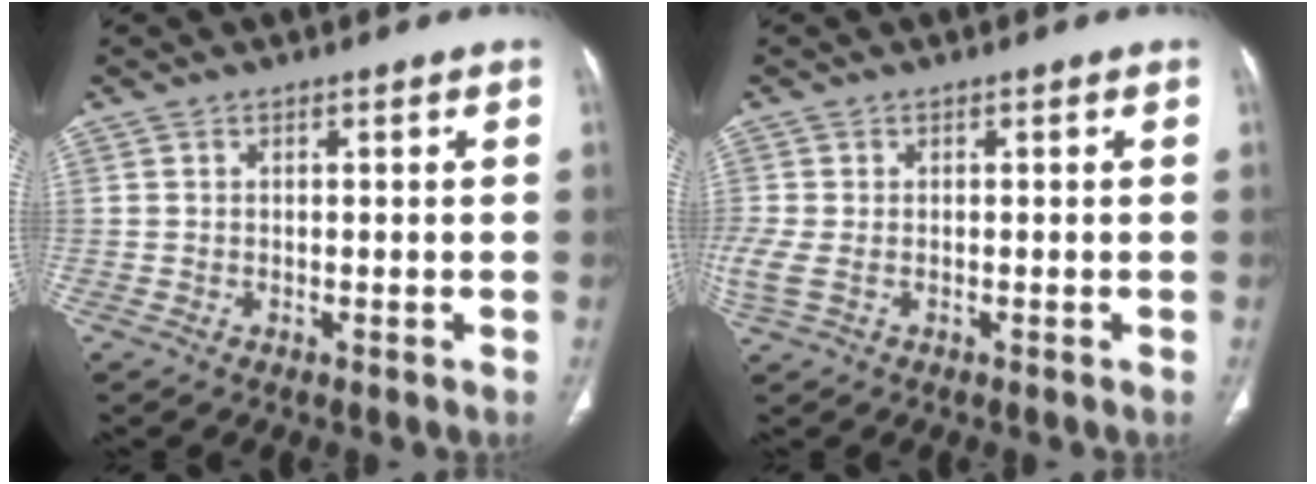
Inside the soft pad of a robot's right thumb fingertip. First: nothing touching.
{"total": 4.1, "force": [-0.9, 2.4, 3.1], "torque": [-0.103, -0.004, -0.012]}